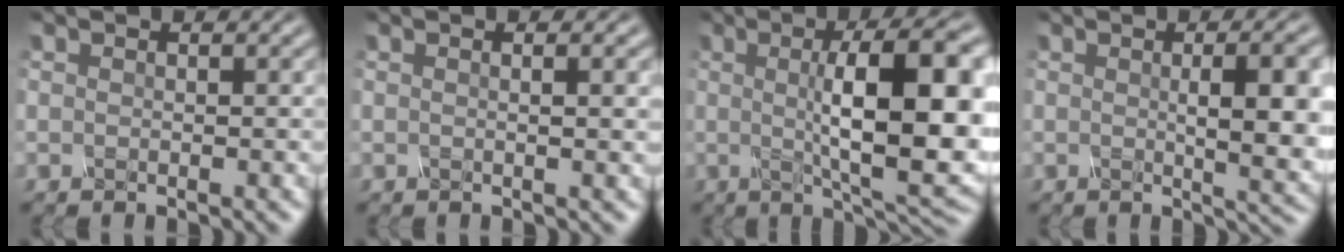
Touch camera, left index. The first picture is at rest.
{"total": 2.6, "force": [0.4, 1.0, 2.4], "torque": [-0.018, 0.006, -0.011]}
{"total": 13.2, "force": [0.8, 3.6, 12.7], "torque": [-0.162, 0.007, 0.011]}
{"total": 7.4, "force": [0.6, 2.1, 7.1], "torque": [-0.077, 0.004, 0.010]}